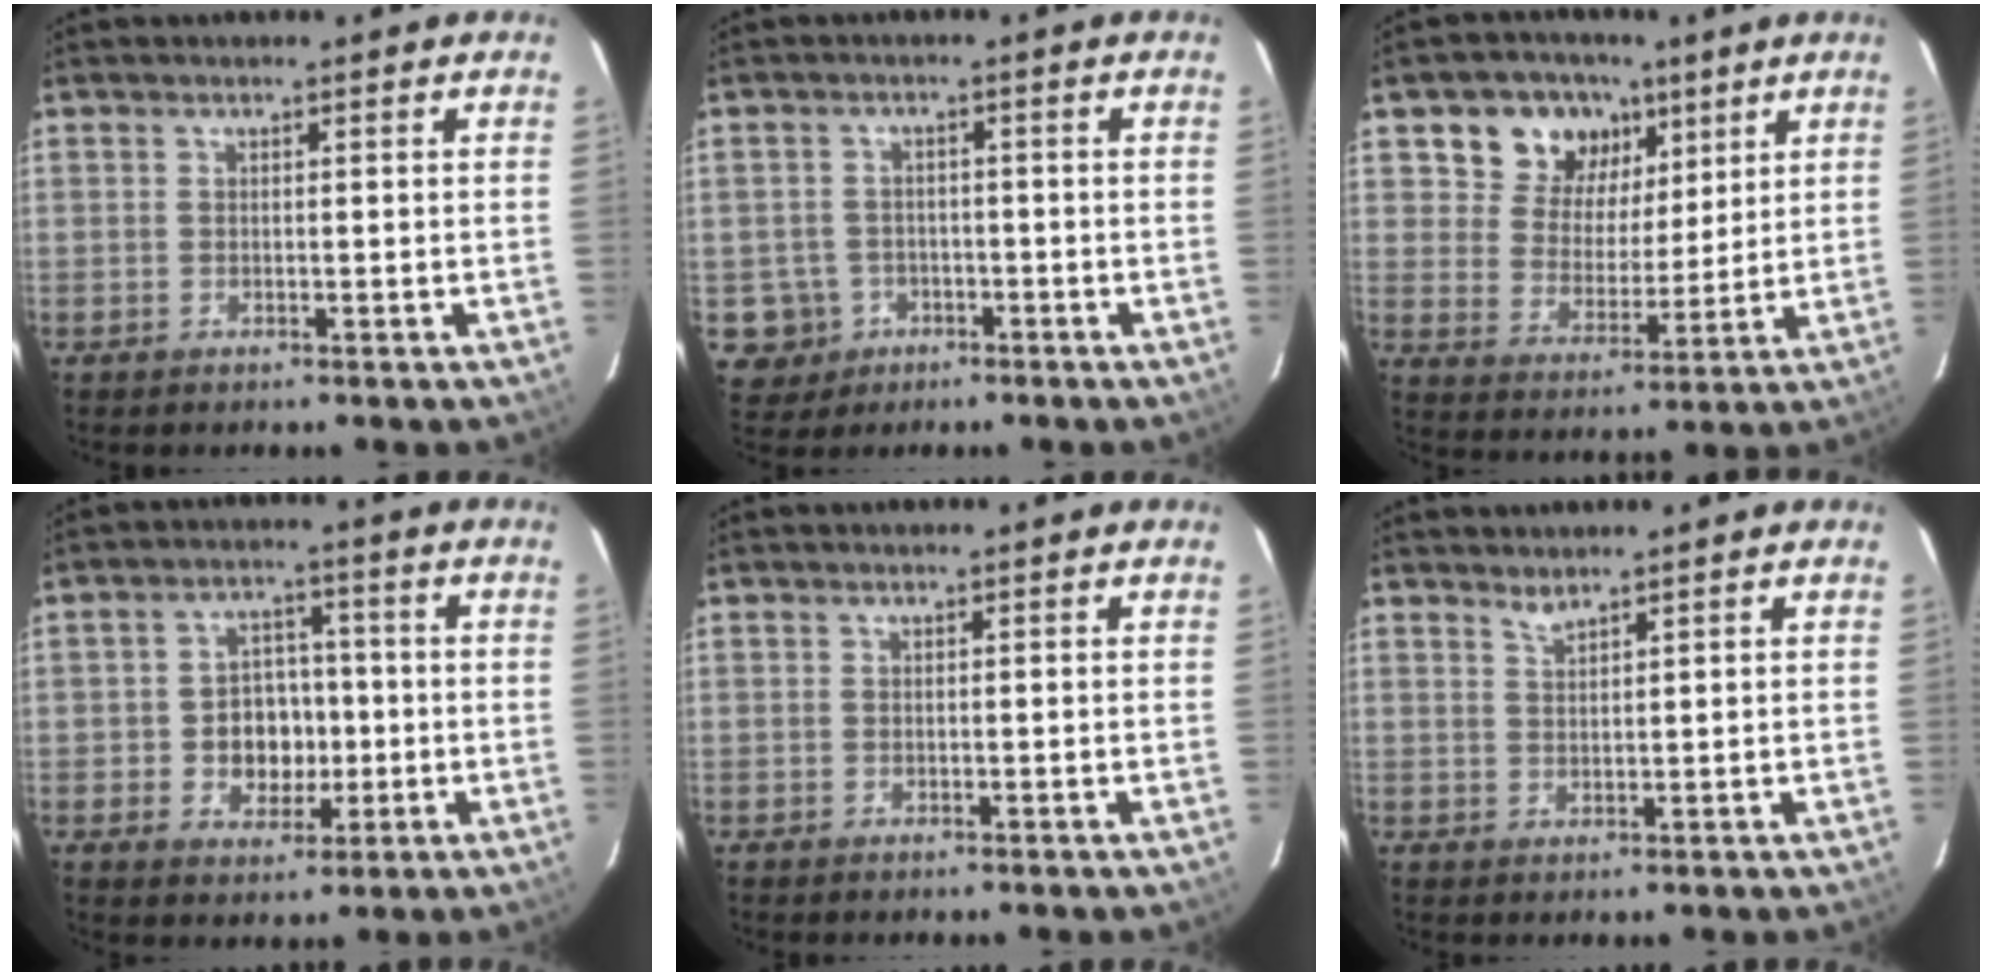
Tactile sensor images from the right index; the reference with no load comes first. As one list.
[{"total": 6.3, "force": [-2.1, 5.9, 0.5], "torque": [-0.028, 0.023, -0.026]}, {"total": 11.9, "force": [6.5, 9.2, 3.9], "torque": [-0.079, 0.015, 0.115]}, {"total": 7.8, "force": [-1.3, 6.5, 4.0], "torque": [-0.086, 0.016, -0.010]}, {"total": 0.0}, {"total": 1.6, "force": [1.5, 0.1, 0.5], "torque": [-0.008, 0.000, 0.028]}]